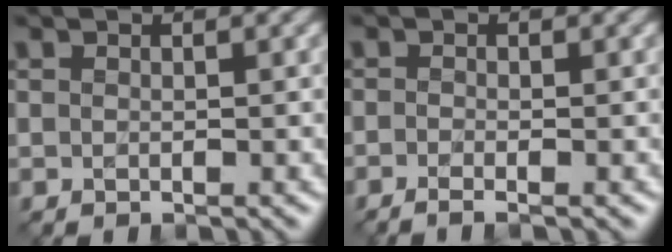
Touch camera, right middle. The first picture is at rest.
{"total": 1.7, "force": [-1.0, 0.4, 1.2], "torque": [-0.016, -0.011, -0.023]}